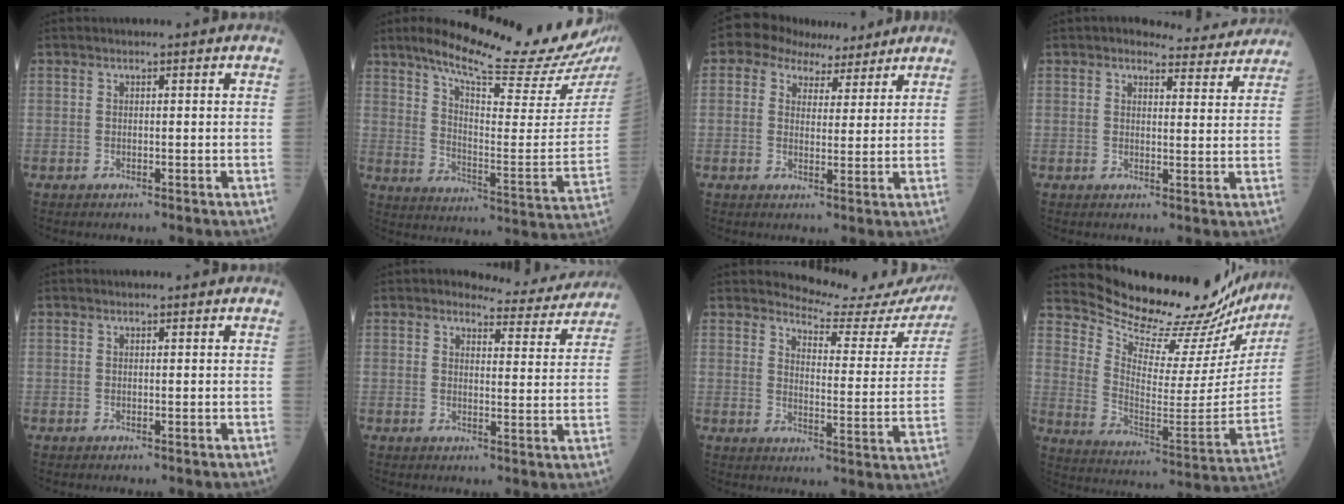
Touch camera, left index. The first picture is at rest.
{"total": 22.2, "force": [18.8, 1.2, 11.9], "torque": [-0.179, -0.058, 0.260]}
{"total": 6.6, "force": [4.8, 4.2, 1.7], "torque": [-0.024, 0.028, 0.073]}
{"total": 6.0, "force": [5.8, 1.5, 0.4], "torque": [0.009, -0.004, 0.055]}
{"total": 0.0}
{"total": 7.6, "force": [7.4, 1.7, 0.6], "torque": [0.004, -0.017, 0.078]}
{"total": 15.8, "force": [15.6, 1.4, 1.7], "torque": [-0.003, -0.094, 0.167]}
{"total": 25.2, "force": [24.1, 4.0, 6.5], "torque": [-0.106, -0.112, 0.318]}